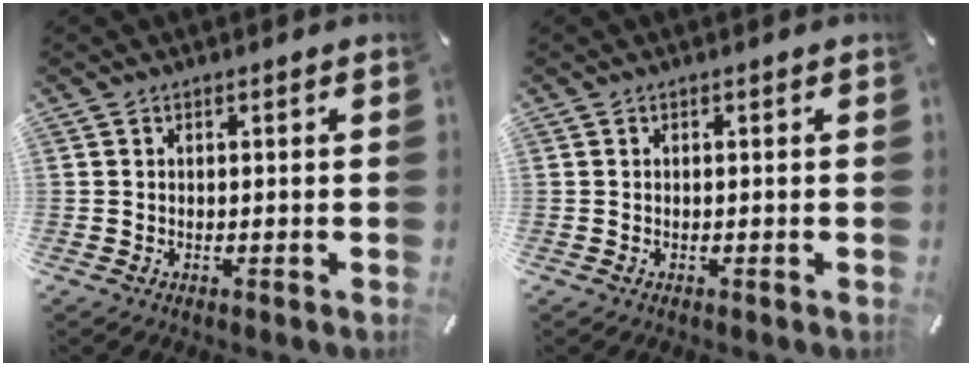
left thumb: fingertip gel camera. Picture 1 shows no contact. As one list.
[{"total": 0.0}]